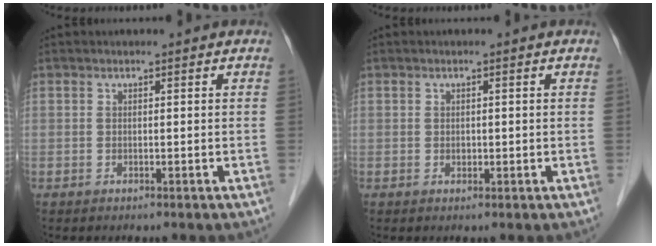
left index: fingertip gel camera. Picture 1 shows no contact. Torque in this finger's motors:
{"motor_torque": [0.03, 0.02, -0.04, 0.00]}